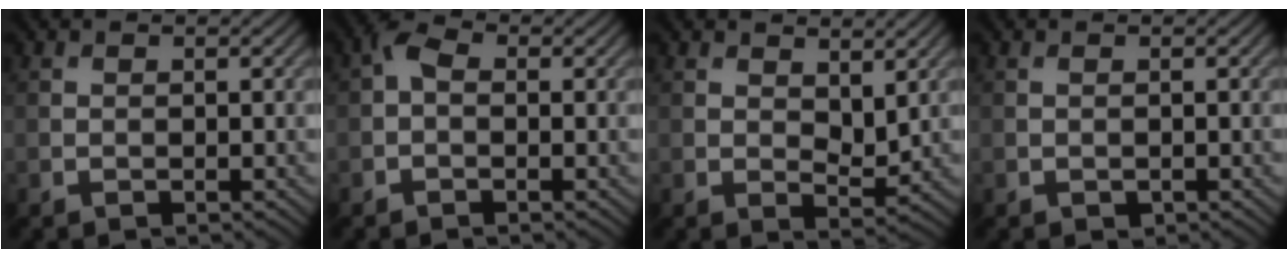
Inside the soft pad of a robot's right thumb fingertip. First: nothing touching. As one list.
[{"total": 2.3, "force": [-0.2, 1.5, 1.7], "torque": [-0.036, 0.008, -0.014]}, {"total": 3.7, "force": [1.8, 1.9, 2.5], "torque": [-0.040, -0.010, 0.032]}, {"total": 0.5, "force": [-0.2, 0.4, 0.3], "torque": [-0.005, -0.002, -0.002]}]